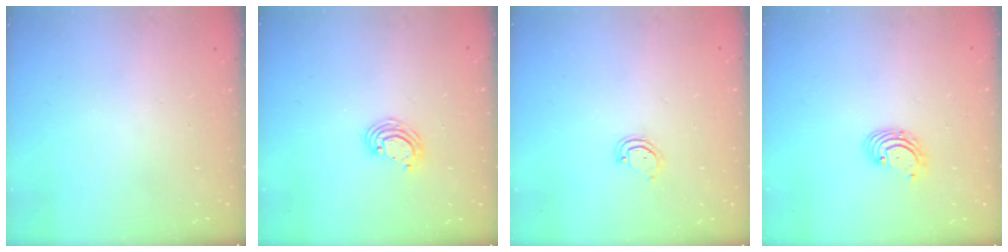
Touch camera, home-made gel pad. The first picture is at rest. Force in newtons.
{"total": 4.8, "press": 4.8, "slide": 0.2}
{"total": 3.6, "press": 3.6, "slide": 0.2}
{"total": 2.9, "press": 2.9, "slide": 0.3}